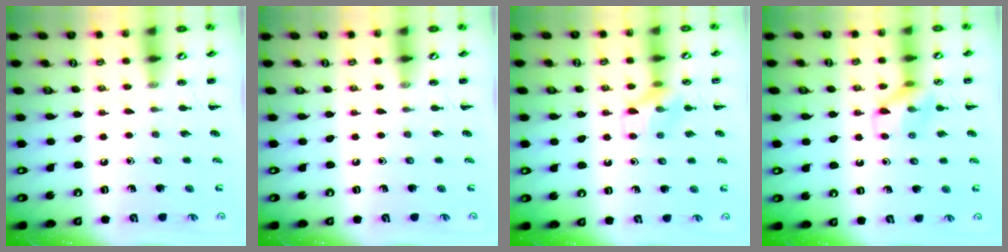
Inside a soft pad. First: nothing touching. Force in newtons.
{"total": 0.0}
{"total": 9.4, "press": 9.4, "slide": 0.6}
{"total": 10.5, "press": 10.4, "slide": 1.3}